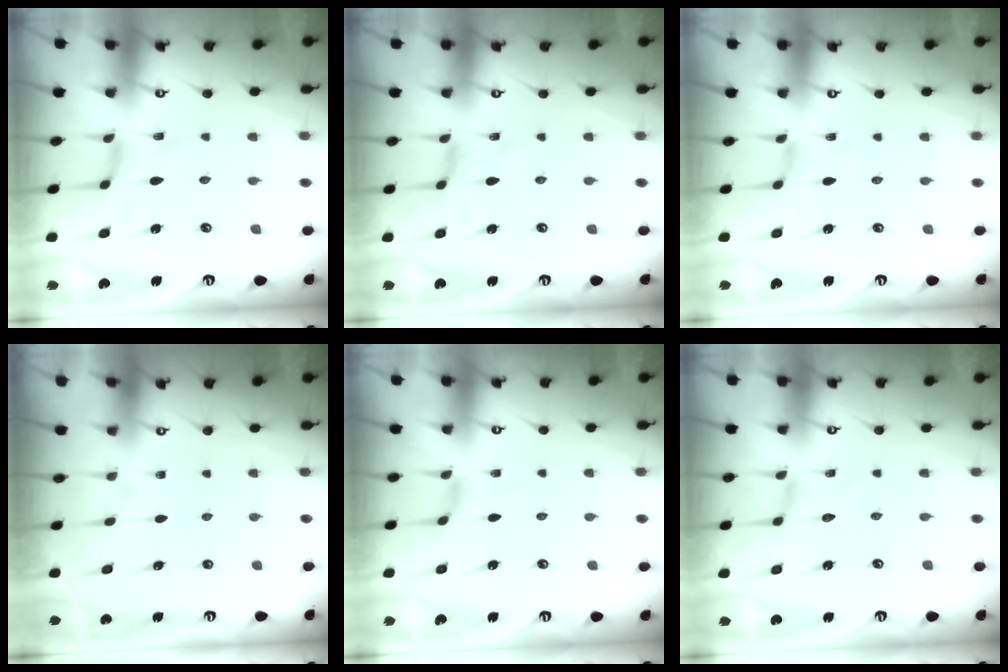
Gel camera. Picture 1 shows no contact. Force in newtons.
{"total": 0.0}
{"total": 0.0}
{"total": 0.0}
{"total": 1.3, "press": 1.2, "slide": 0.3}
{"total": 0.0}